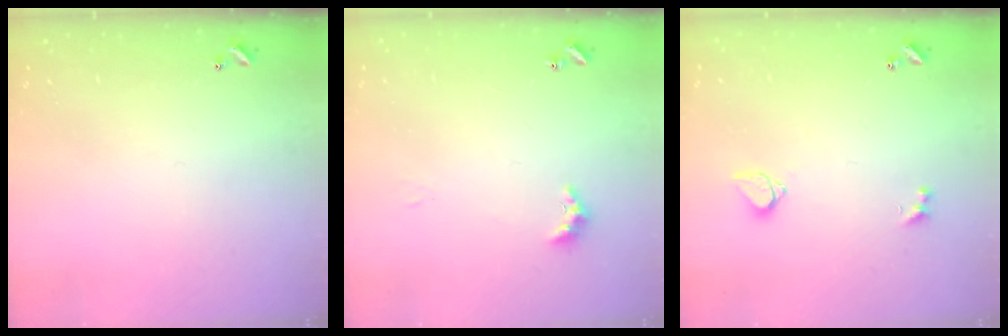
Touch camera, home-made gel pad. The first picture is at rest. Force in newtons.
{"total": 3.1, "press": 3.1, "slide": 0.7}
{"total": 3.0, "press": 2.9, "slide": 0.8}